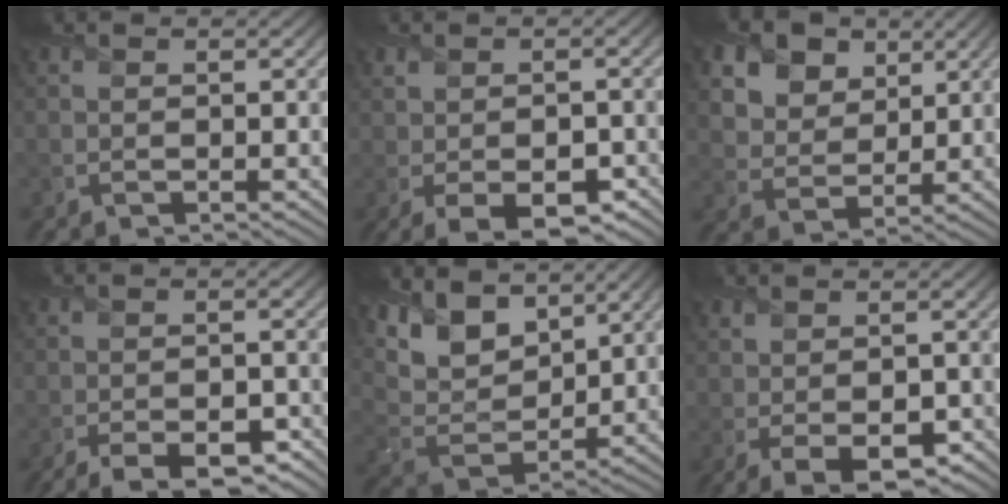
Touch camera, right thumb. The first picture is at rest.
{"total": 6.2, "force": [-2.6, 3.1, 4.8], "torque": [-0.085, -0.013, -0.035]}
{"total": 12.5, "force": [7.5, 8.4, 5.6], "torque": [-0.175, 0.010, 0.139]}
{"total": 8.1, "force": [-5.7, 3.1, 4.9], "torque": [-0.075, -0.006, -0.082]}
{"total": 10.2, "force": [6.7, 5.0, 5.8], "torque": [-0.159, 0.010, 0.126]}
{"total": 5.3, "force": [-1.6, 2.8, 4.2], "torque": [-0.080, -0.014, -0.019]}